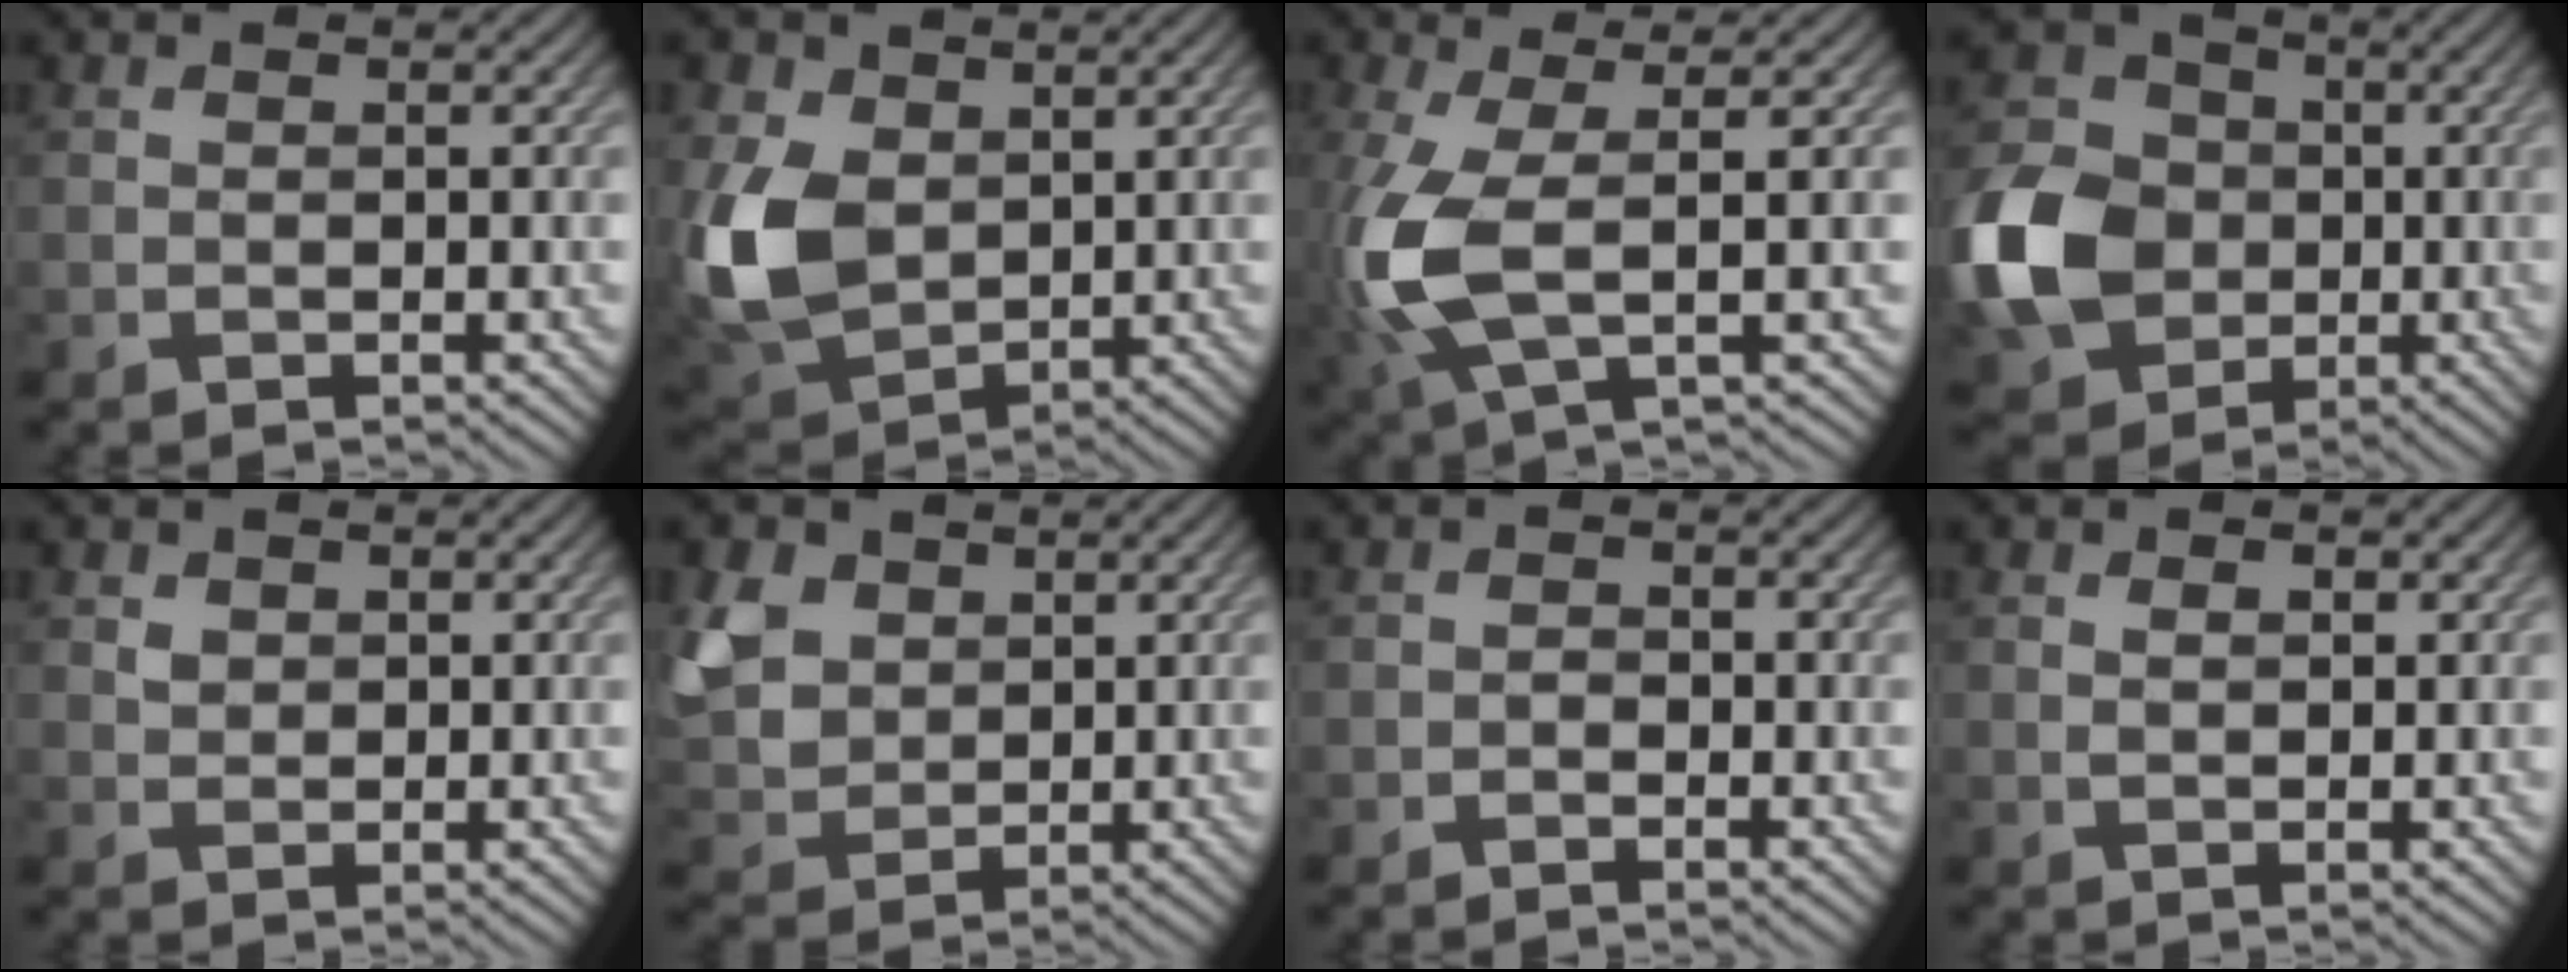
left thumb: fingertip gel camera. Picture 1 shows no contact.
{"total": 10.7, "force": [2.0, 7.7, 7.1], "torque": [-0.200, -0.003, 0.039]}
{"total": 8.6, "force": [0.0, 2.7, 8.2], "torque": [-0.199, 0.003, -0.004]}
{"total": 12.6, "force": [-2.2, 10.4, 6.8], "torque": [-0.181, 0.002, -0.057]}
{"total": 1.5, "force": [0.9, 1.1, 0.4], "torque": [-0.011, -0.001, 0.017]}
{"total": 7.3, "force": [3.3, 5.3, 3.8], "torque": [-0.127, 0.011, 0.067]}
{"total": 0.8, "force": [-0.6, 0.5, 0.3], "torque": [-0.004, 0.001, -0.012]}
{"total": 1.2, "force": [0.5, 0.6, 0.9], "torque": [-0.016, -0.003, 0.012]}